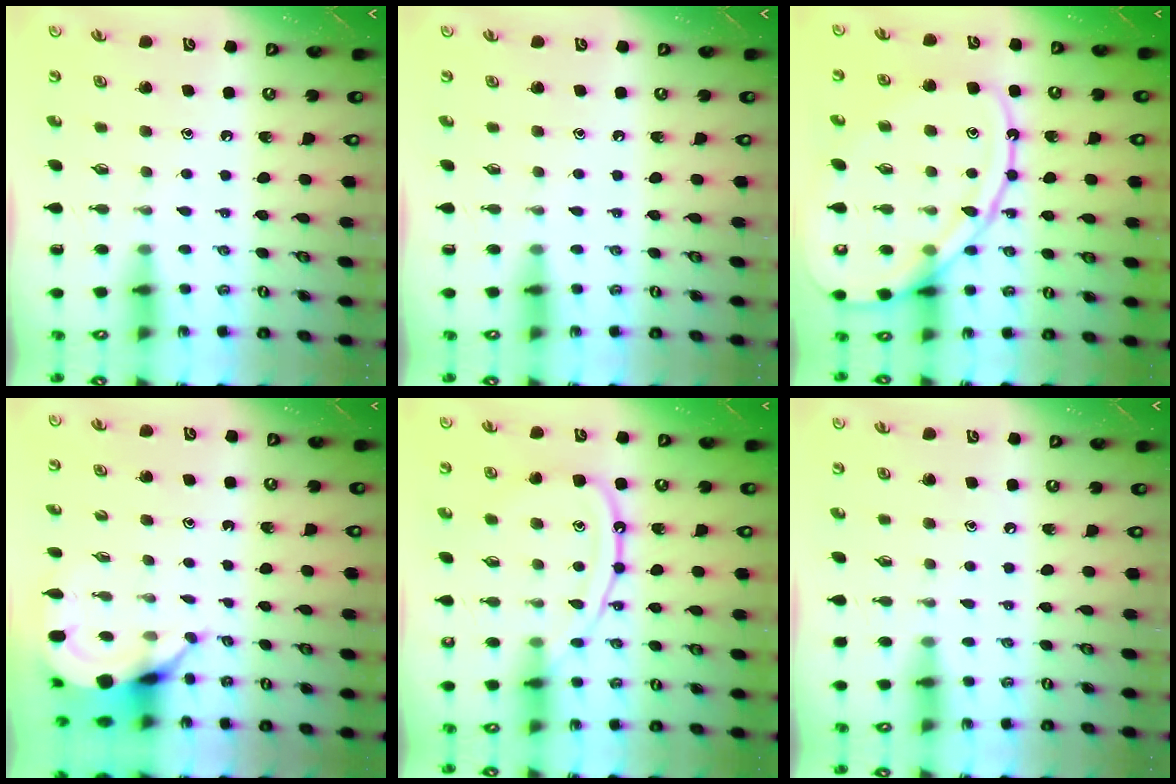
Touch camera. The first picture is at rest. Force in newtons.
{"total": 0.0}
{"total": 15.3, "press": 15.3, "slide": 1.5}
{"total": 5.0, "press": 5.0, "slide": 0.3}
{"total": 13.7, "press": 13.6, "slide": 1.3}
{"total": 0.9, "press": 0.9, "slide": 0.2}